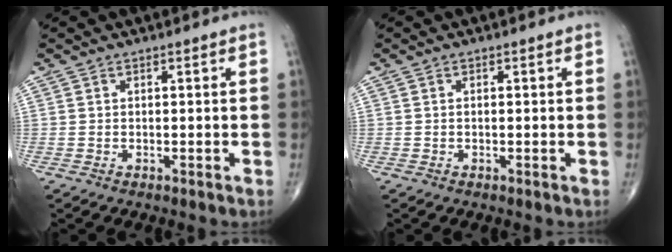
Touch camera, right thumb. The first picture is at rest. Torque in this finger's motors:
{"motor_torque": [0.28, -0.53, -0.30, -0.23, -0.01]}